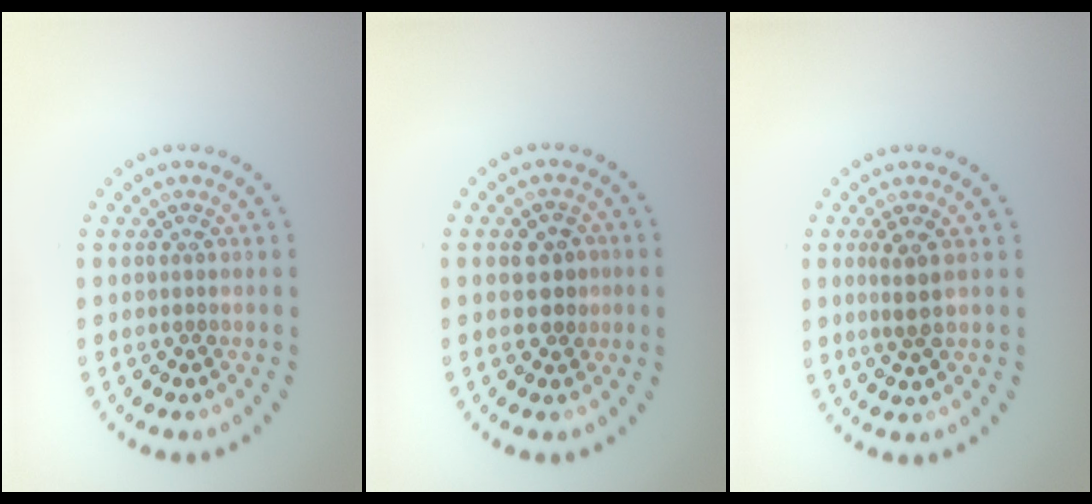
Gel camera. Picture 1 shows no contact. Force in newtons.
{"total": 2.5, "press": 2.5, "slide": 0.3}
{"total": 1.8, "press": 1.4, "slide": 1.2}